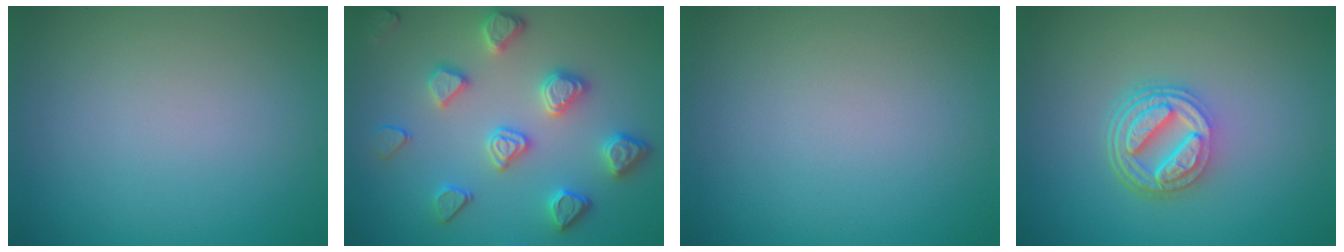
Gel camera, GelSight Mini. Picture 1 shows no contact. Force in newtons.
{"total": 4.4, "press": 4.1, "slide": 1.5}
{"total": 0.0}
{"total": 5.2, "press": 3.9, "slide": 3.5}